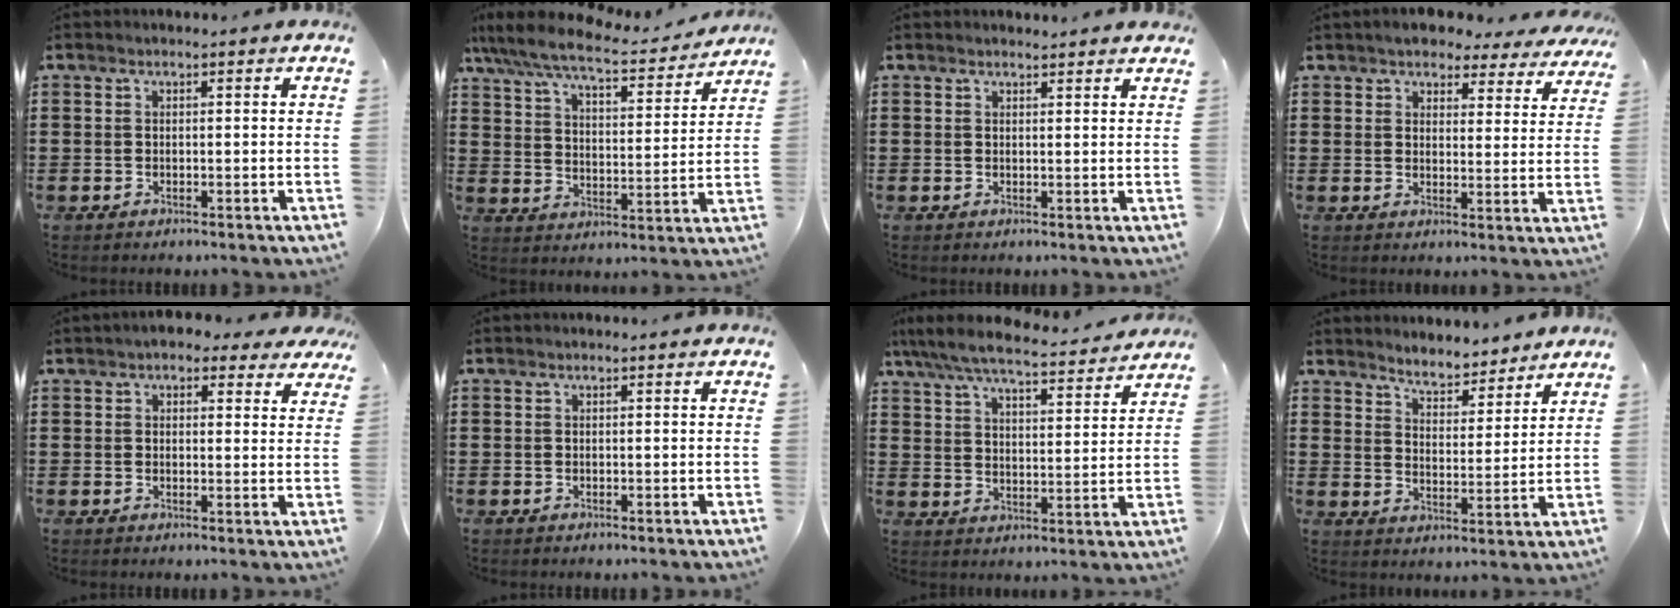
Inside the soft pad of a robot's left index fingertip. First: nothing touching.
{"total": 7.7, "force": [6.8, 0.7, 3.4], "torque": [-0.096, -0.037, 0.115]}
{"total": 1.4, "force": [1.4, 0.1, 0.2], "torque": [-0.007, 0.000, 0.027]}
{"total": 4.4, "force": [4.3, 0.7, 0.7], "torque": [-0.033, -0.016, 0.077]}
{"total": 3.5, "force": [2.8, 1.5, 1.6], "torque": [-0.031, 0.000, 0.048]}
{"total": 0.0}
{"total": 7.0, "force": [6.4, 0.6, 2.8], "torque": [-0.082, -0.037, 0.110]}
{"total": 4.4, "force": [4.4, 0.4, 0.1], "torque": [-0.023, -0.026, 0.076]}